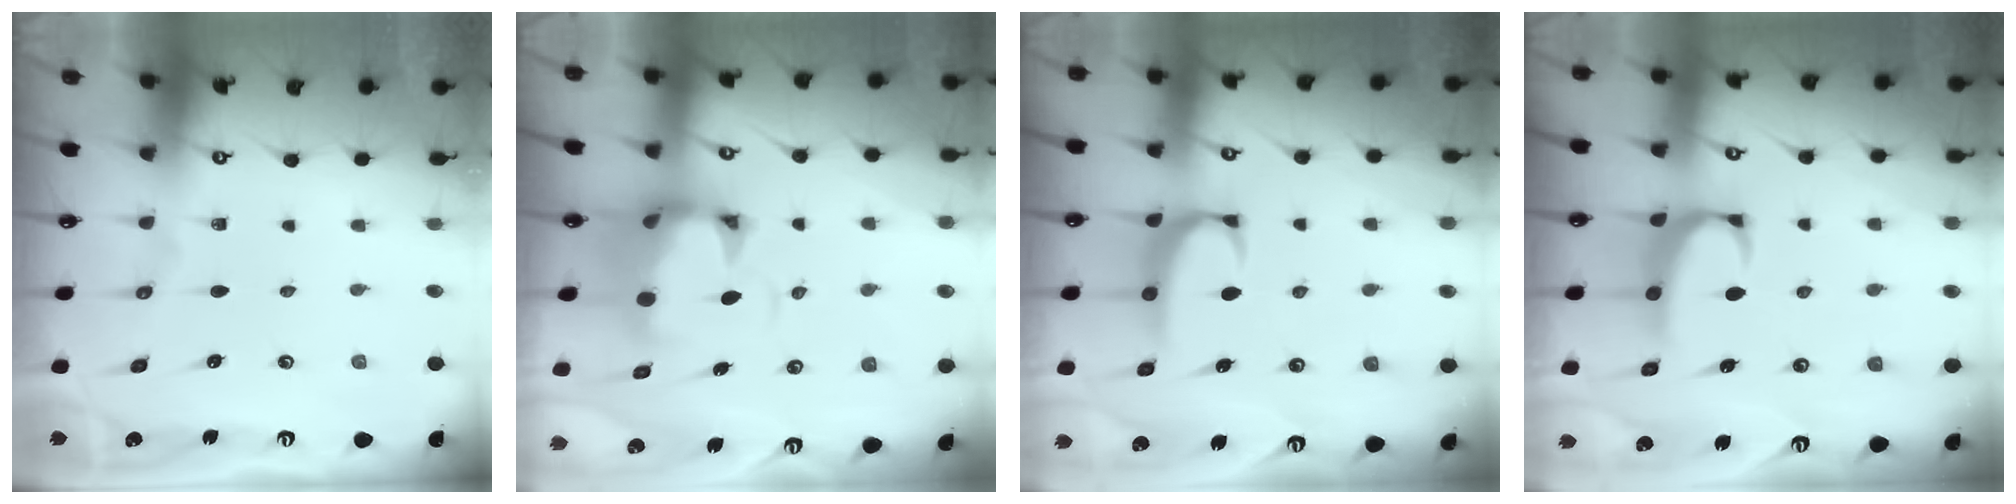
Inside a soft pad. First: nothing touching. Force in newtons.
{"total": 5.2, "press": 4.9, "slide": 1.6}
{"total": 2.3, "press": 2.2, "slide": 0.6}
{"total": 2.5, "press": 2.4, "slide": 0.7}